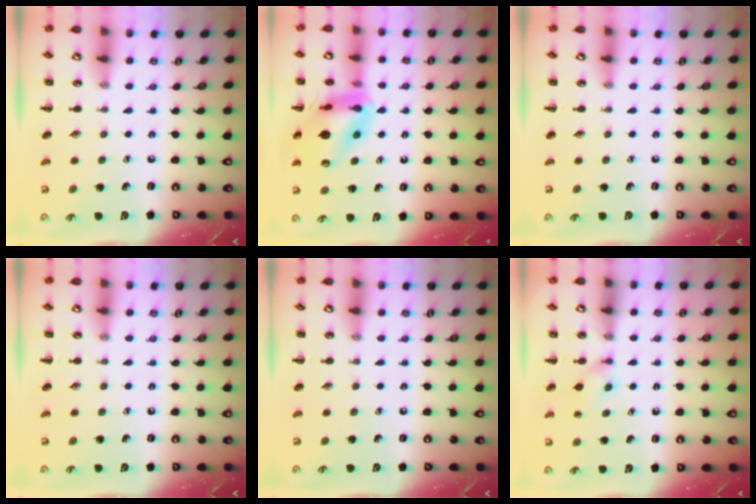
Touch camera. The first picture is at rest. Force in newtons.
{"total": 14.7, "press": 14.5, "slide": 2.6}
{"total": 0.0}
{"total": 0.0}
{"total": 0.0}
{"total": 3.3, "press": 3.0, "slide": 1.4}